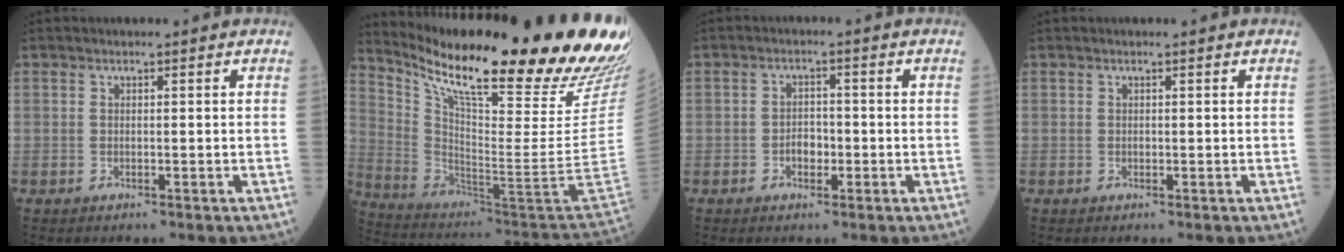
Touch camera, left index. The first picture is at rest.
{"total": 31.7, "force": [24.4, 0.4, 20.2], "torque": [-0.308, -0.086, 0.353]}
{"total": 2.7, "force": [-0.9, 1.7, 1.8], "torque": [-0.028, 0.006, -0.017]}
{"total": 0.0}